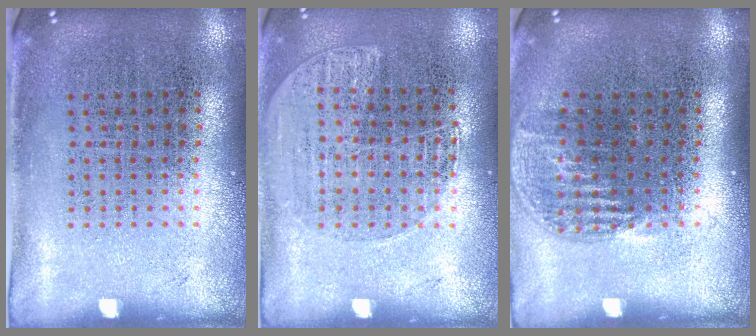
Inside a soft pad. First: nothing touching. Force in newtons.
{"total": 1.3, "press": 1.3, "slide": 0.1}
{"total": 1.1, "press": 1.0, "slide": 0.6}